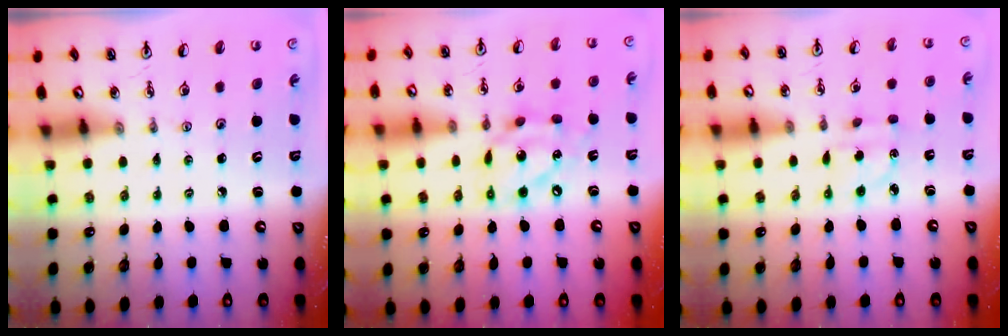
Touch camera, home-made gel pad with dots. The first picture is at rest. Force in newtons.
{"total": 13.9, "press": 13.9, "slide": 1.4}
{"total": 2.0, "press": 2.0, "slide": 0.4}